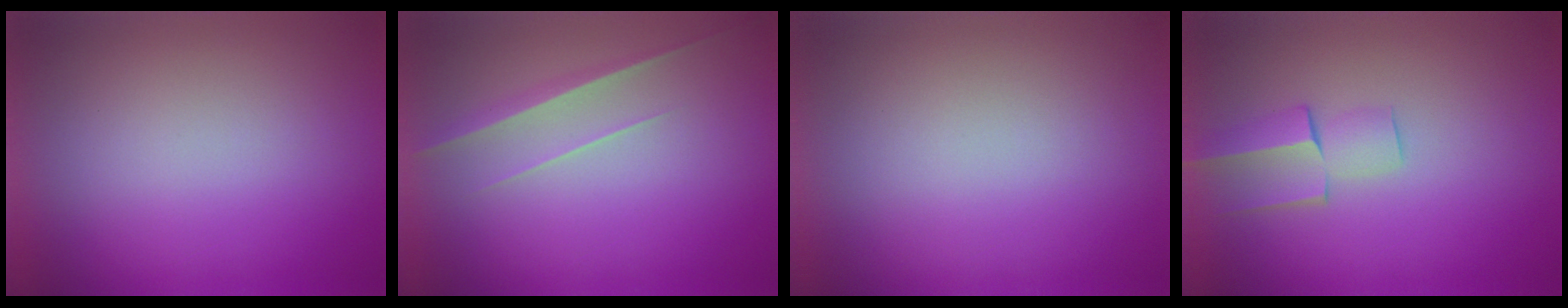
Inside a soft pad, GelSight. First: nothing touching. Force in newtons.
{"total": 2.9}
{"total": 0.0}
{"total": 2.5}